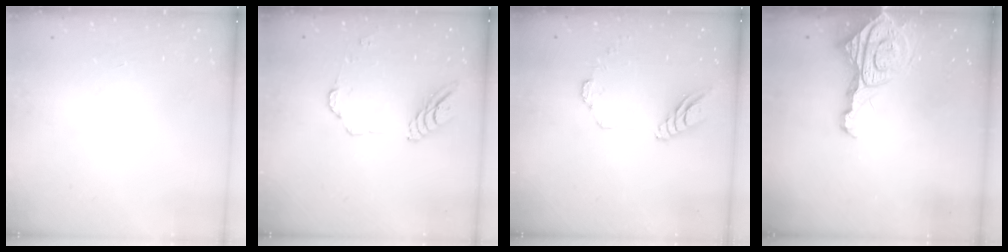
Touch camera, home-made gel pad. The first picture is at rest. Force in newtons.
{"total": 8.4, "press": 8.4, "slide": 0.3}
{"total": 11.2, "press": 11.1, "slide": 1.6}
{"total": 10.1, "press": 10.0, "slide": 0.9}